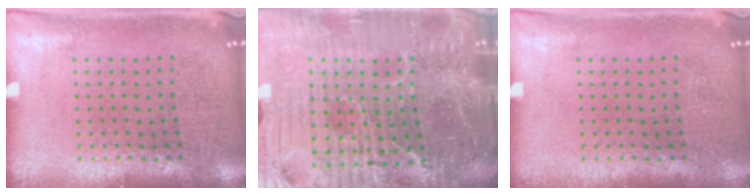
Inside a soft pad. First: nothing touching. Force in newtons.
{"total": 7.4, "press": 6.6, "slide": 3.4}
{"total": 0.0}